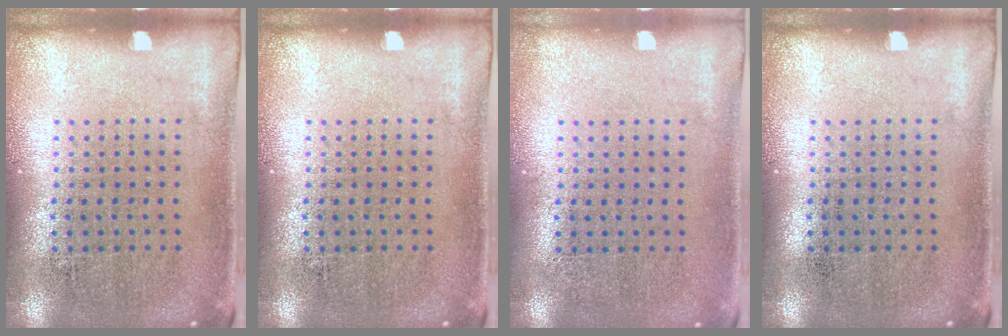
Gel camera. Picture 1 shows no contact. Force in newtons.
{"total": 0.0}
{"total": 0.0}
{"total": 0.0}